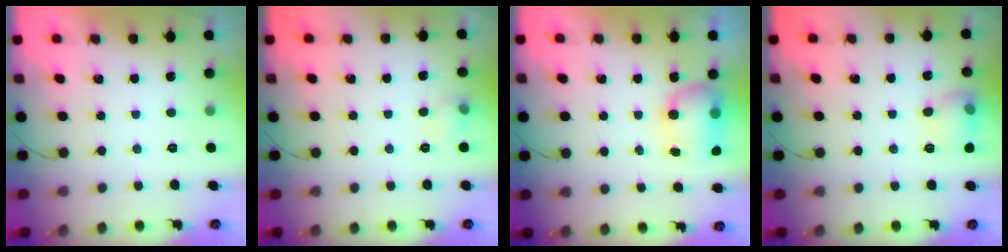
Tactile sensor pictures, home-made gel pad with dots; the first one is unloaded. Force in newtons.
{"total": 5.5, "press": 5.4, "slide": 1.2}
{"total": 7.4, "press": 7.3, "slide": 1.0}
{"total": 9.1, "press": 9.1, "slide": 0.5}